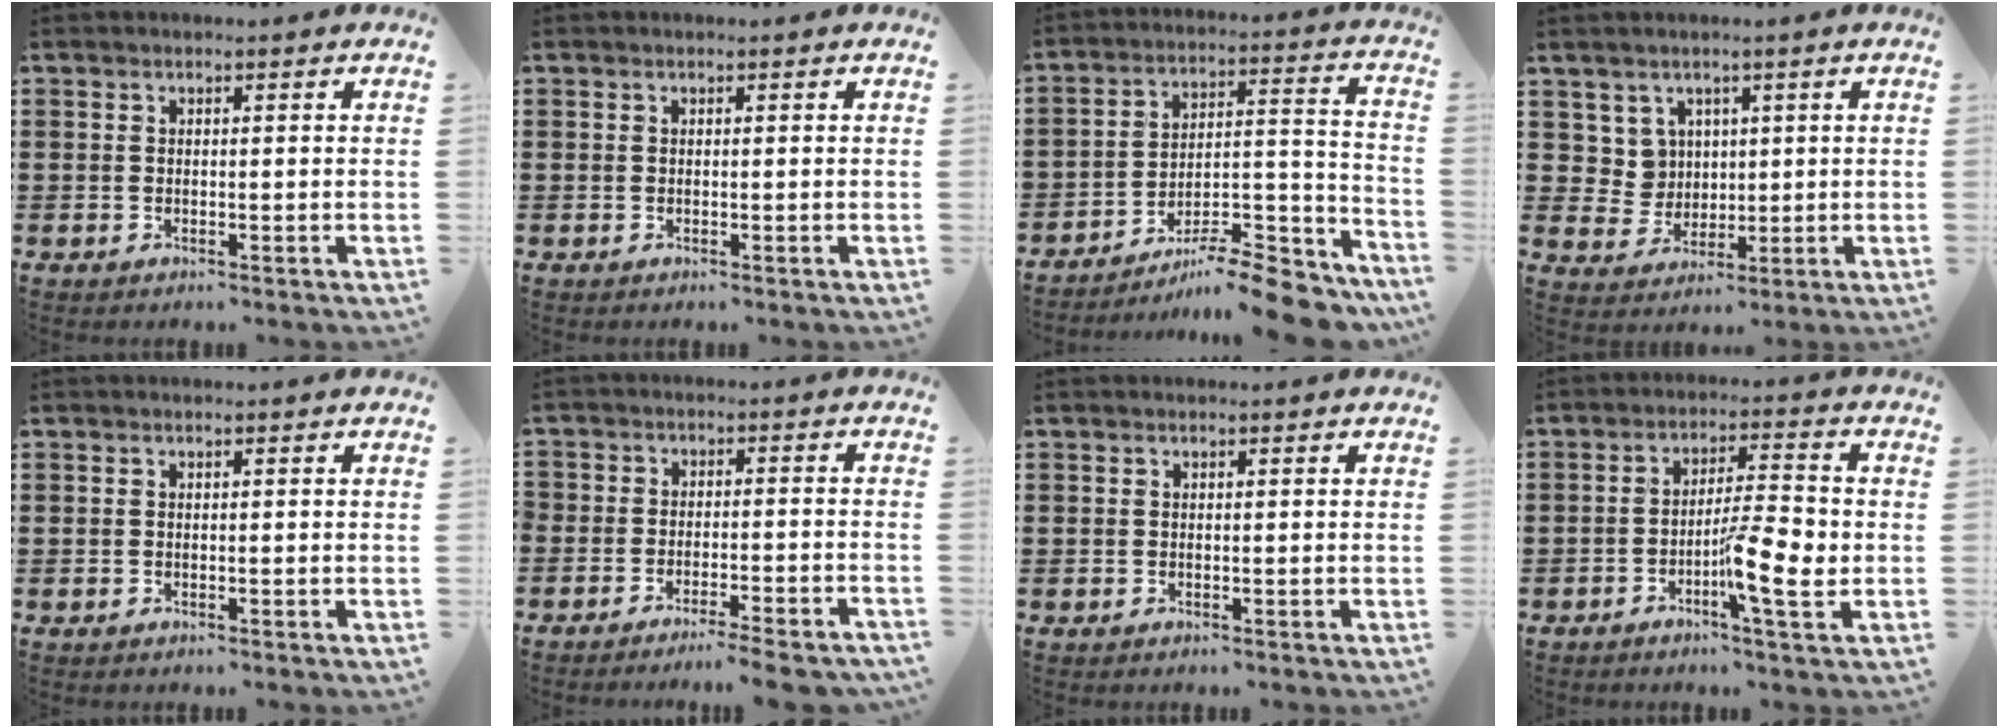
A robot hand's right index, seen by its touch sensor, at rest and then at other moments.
{"total": 0.0}
{"total": 10.9, "force": [-9.6, 1.7, 4.8], "torque": [-0.055, 0.031, -0.182]}
{"total": 4.9, "force": [1.9, 4.4, 1.1], "torque": [-0.043, 0.008, 0.037]}
{"total": 0.0}
{"total": 4.3, "force": [-4.2, 0.2, 0.7], "torque": [-0.015, -0.002, -0.086]}
{"total": 0.0}
{"total": 8.5, "force": [-2.4, 1.0, 8.1], "torque": [-0.138, -0.004, -0.042]}